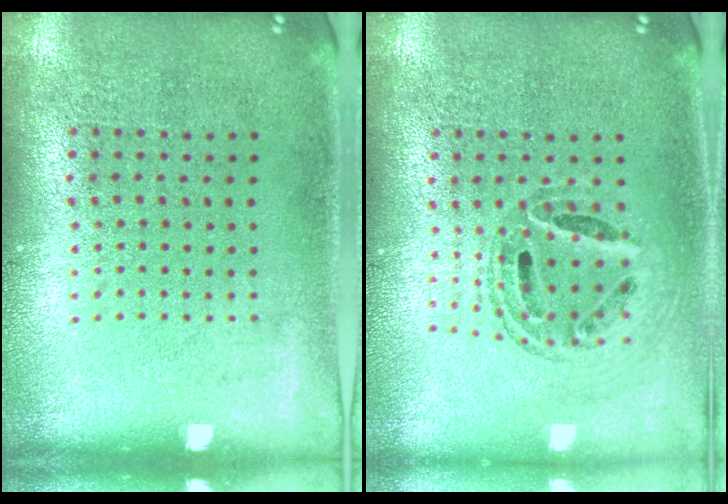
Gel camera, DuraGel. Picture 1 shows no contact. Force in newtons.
{"total": 0.8, "press": 0.8, "slide": 0.1}